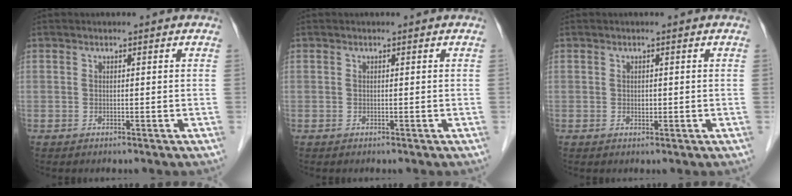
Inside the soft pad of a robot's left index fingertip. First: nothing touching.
{"total": 0.0}
{"total": 0.7, "force": [0.0, 0.5, 0.5], "torque": [-0.008, 0.000, 0.000]}